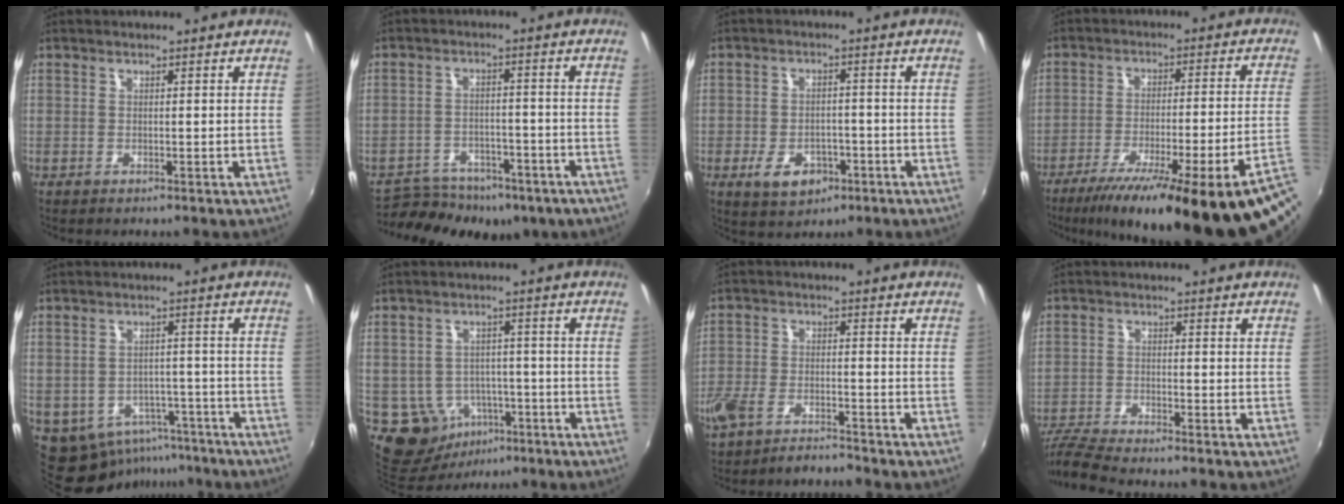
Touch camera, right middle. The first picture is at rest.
{"total": 16.8, "force": [-12.5, 8.4, 7.5], "torque": [-0.163, -0.009, -0.167]}
{"total": 7.0, "force": [-3.5, 4.5, 4.1], "torque": [-0.098, -0.003, -0.051]}
{"total": 25.3, "force": [-17.2, 0.5, 18.6], "torque": [-0.265, -0.052, -0.242]}
{"total": 11.5, "force": [-7.4, 7.8, 4.0], "torque": [-0.095, 0.000, -0.081]}
{"total": 9.2, "force": [-3.7, 7.8, 3.3], "torque": [-0.086, 0.009, -0.035]}
{"total": 6.2, "force": [-5.8, 1.1, 2.0], "torque": [-0.058, -0.003, -0.111]}
{"total": 6.6, "force": [-6.2, -0.6, 2.0], "torque": [-0.061, -0.018, -0.125]}